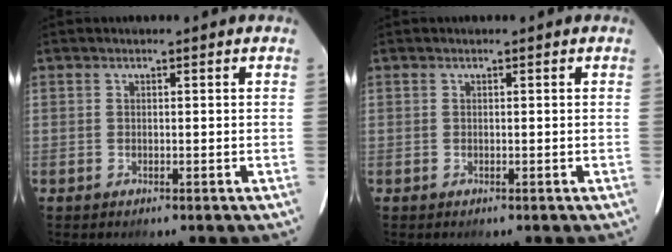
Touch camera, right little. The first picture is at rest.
{"total": 0.0}